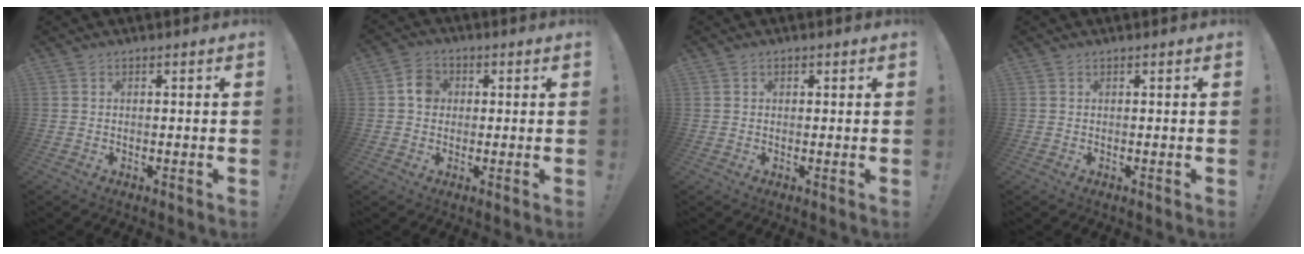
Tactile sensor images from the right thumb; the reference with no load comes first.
{"total": 5.5, "force": [0.6, 4.9, 2.6], "torque": [-0.023, 0.006, 0.009]}
{"total": 0.9, "force": [0.3, 0.8, 0.4], "torque": [0.001, -0.001, 0.003]}
{"total": 0.0}